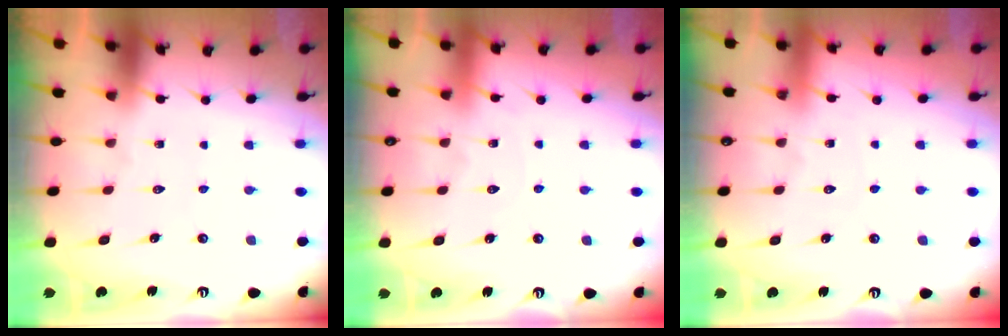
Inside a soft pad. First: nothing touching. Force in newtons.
{"total": 3.4, "press": 3.4, "slide": 0.4}
{"total": 2.4, "press": 2.4, "slide": 0.3}